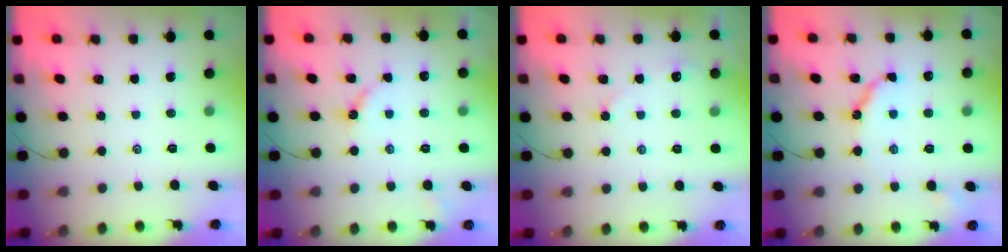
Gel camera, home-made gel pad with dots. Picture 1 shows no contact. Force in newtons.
{"total": 3.7, "press": 3.7, "slide": 0.4}
{"total": 2.9, "press": 2.8, "slide": 0.3}
{"total": 7.4, "press": 7.4, "slide": 0.7}